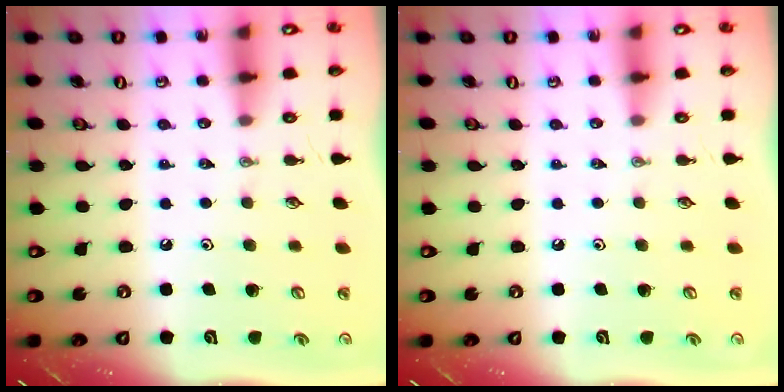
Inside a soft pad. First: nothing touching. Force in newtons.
{"total": 0.0}